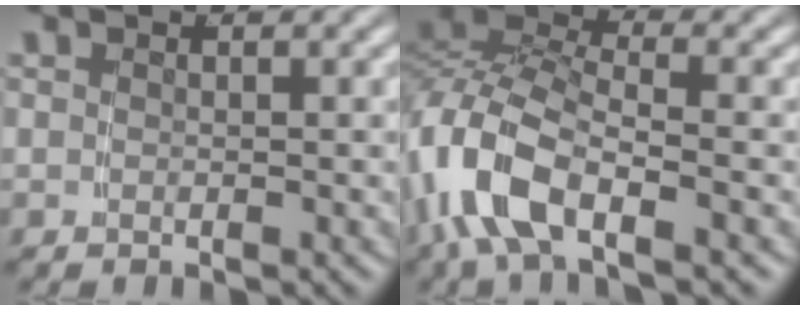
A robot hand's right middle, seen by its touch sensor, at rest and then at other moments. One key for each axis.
{"total": 8.6, "fx": -0.9, "fy": 5.9, "fz": 6.2, "tx": -0.153, "ty": -0.011, "tz": -0.022}